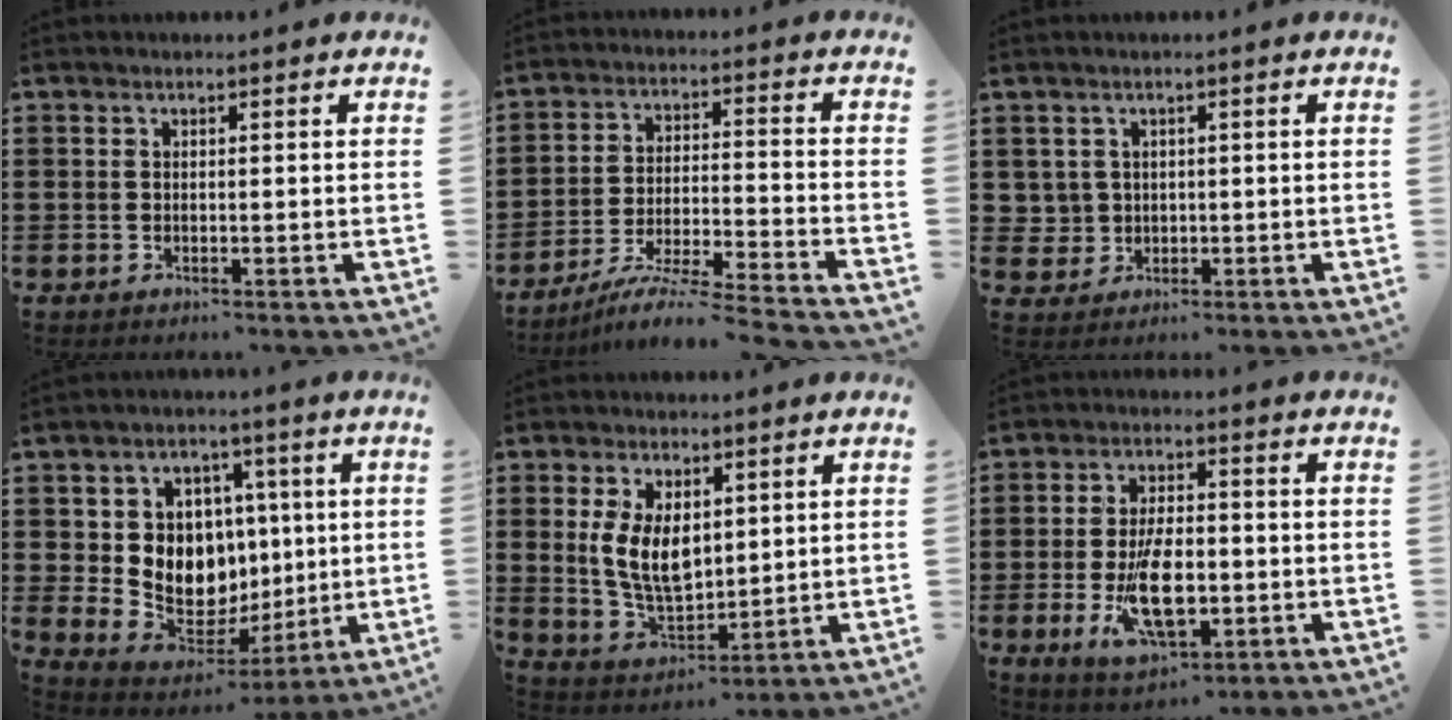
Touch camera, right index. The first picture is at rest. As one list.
[{"total": 7.4, "force": [-6.7, -0.6, 3.2], "torque": [-0.064, -0.012, -0.133]}, {"total": 2.2, "force": [0.3, 2.2, 0.2], "torque": [-0.014, 0.009, 0.004]}, {"total": 9.5, "force": [1.7, 8.6, 3.6], "torque": [-0.091, -0.015, 0.040]}, {"total": 8.4, "force": [1.7, 5.1, 6.5], "torque": [-0.144, 0.008, 0.032]}, {"total": 10.4, "force": [-2.4, 4.9, 8.8], "torque": [-0.177, -0.009, -0.044]}]